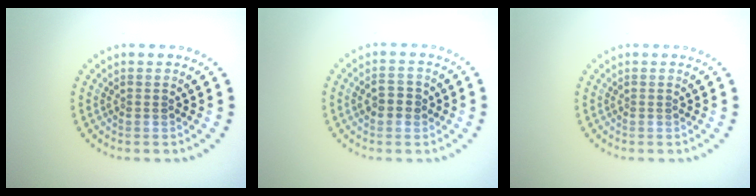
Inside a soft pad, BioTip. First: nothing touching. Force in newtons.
{"total": 1.8, "press": 1.8, "slide": 0.1}
{"total": 0.0}